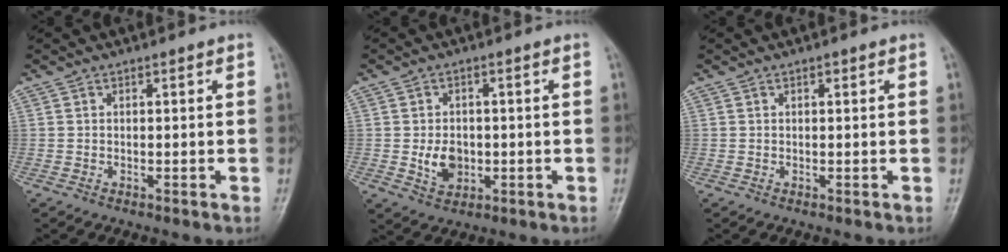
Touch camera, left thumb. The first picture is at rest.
{"total": 5.4, "force": [-0.7, 4.0, 3.6], "torque": [-0.046, -0.002, -0.006]}
{"total": 0.5, "force": [0.3, 0.2, 0.4], "torque": [-0.006, -0.001, 0.003]}